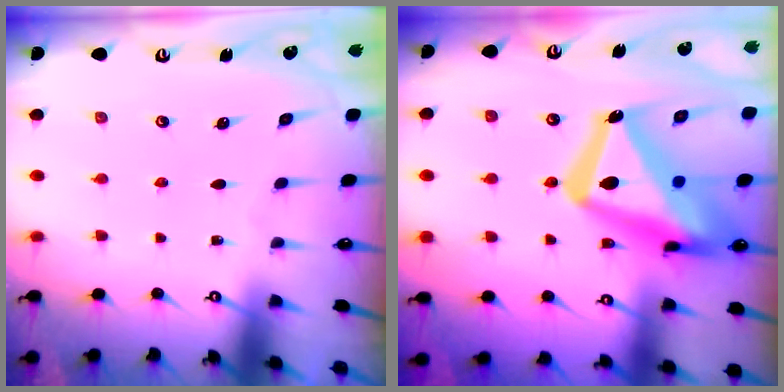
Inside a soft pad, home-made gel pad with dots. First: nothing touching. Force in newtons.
{"total": 21.9, "press": 21.8, "slide": 2.1}